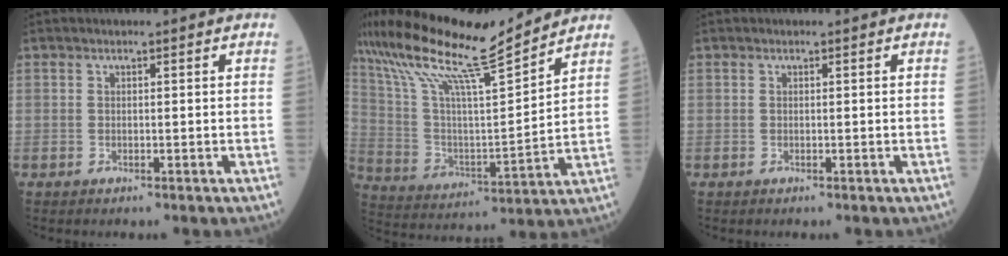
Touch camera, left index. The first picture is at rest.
{"total": 19.0, "force": [16.3, 0.3, 9.8], "torque": [-0.197, 0.011, 0.290]}
{"total": 0.0}